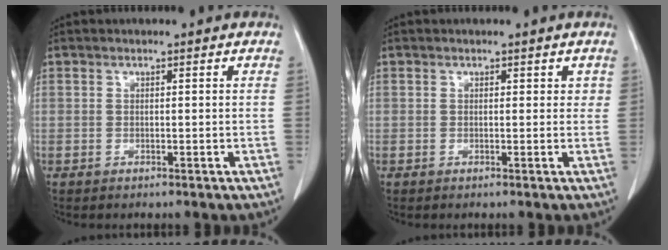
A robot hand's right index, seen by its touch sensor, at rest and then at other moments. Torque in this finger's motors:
{"motor_torque": [-0.05, -0.08, 0.02, -0.01]}